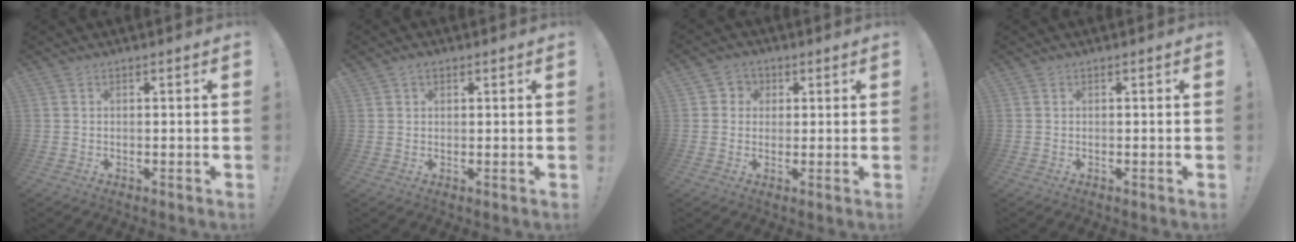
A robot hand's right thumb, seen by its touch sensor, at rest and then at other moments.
{"total": 1.6, "force": [1.1, 1.0, 0.6], "torque": [-0.007, 0.000, 0.019]}
{"total": 4.2, "force": [0.4, 4.0, 0.9], "torque": [-0.011, 0.003, 0.007]}
{"total": 0.0}